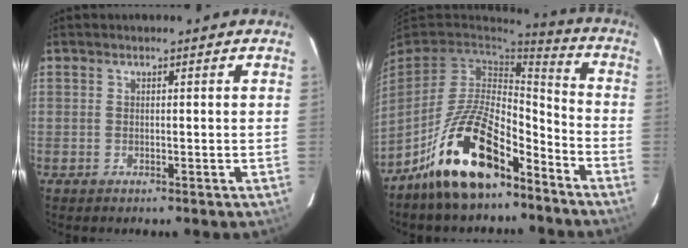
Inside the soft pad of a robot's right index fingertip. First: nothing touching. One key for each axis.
{"total": 17.7, "fx": -11.3, "fy": 7.2, "fz": 11.4, "tx": -0.228, "ty": 0.011, "tz": -0.199}